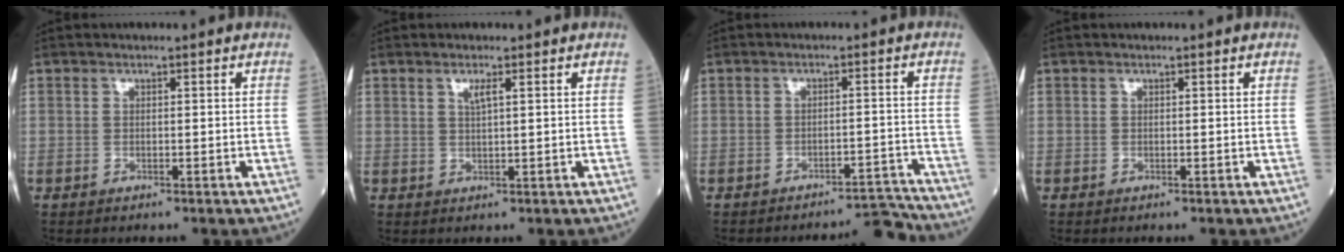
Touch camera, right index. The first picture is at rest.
{"total": 1.6, "force": [0.8, 0.0, 1.4], "torque": [-0.030, 0.000, 0.016]}
{"total": 5.4, "force": [-5.4, -0.5, -0.4], "torque": [0.020, 0.013, -0.075]}
{"total": 0.0}